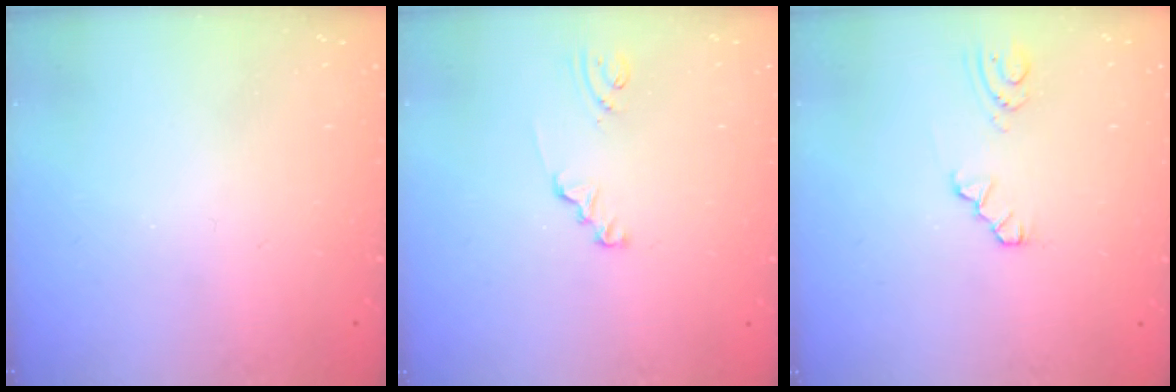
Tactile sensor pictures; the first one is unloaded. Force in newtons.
{"total": 1.3, "press": 1.3, "slide": 0.1}
{"total": 3.6, "press": 3.5, "slide": 0.5}